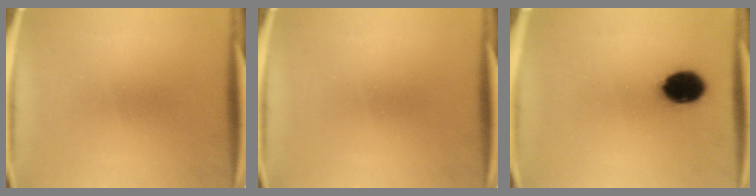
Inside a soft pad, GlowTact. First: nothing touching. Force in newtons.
{"total": 0.0}
{"total": 10.0}